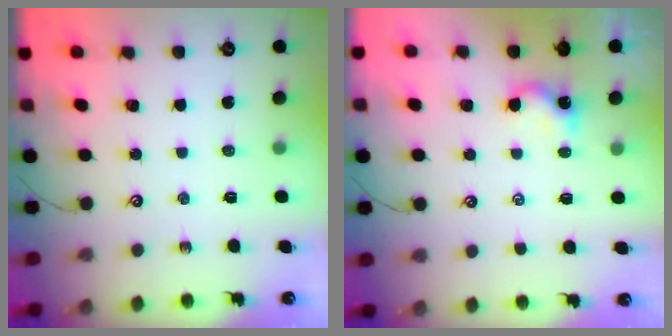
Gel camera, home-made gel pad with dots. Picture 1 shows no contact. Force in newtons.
{"total": 1.2, "press": 1.1, "slide": 0.2}